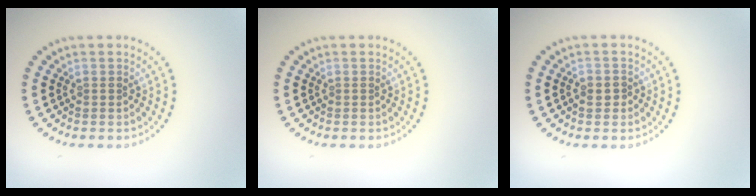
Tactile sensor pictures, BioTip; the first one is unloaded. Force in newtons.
{"total": 0.0}
{"total": 0.9, "press": 0.8, "slide": 0.2}